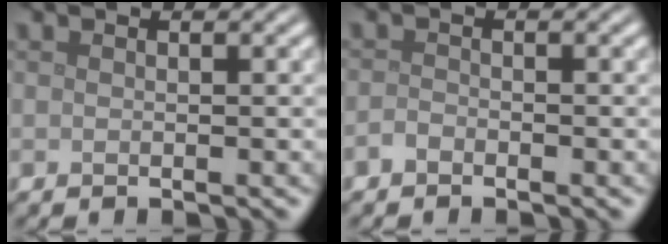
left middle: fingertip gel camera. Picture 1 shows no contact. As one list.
[{"total": 0.9, "force": [-0.7, 0.4, 0.3], "torque": [-0.007, 0.000, -0.016]}]